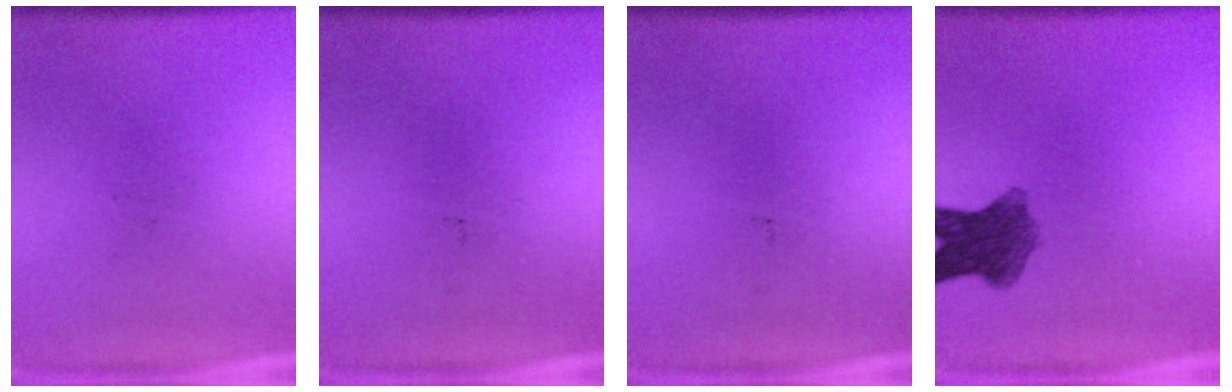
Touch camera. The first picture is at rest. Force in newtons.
{"total": 0.0}
{"total": 0.0}
{"total": 7.2}